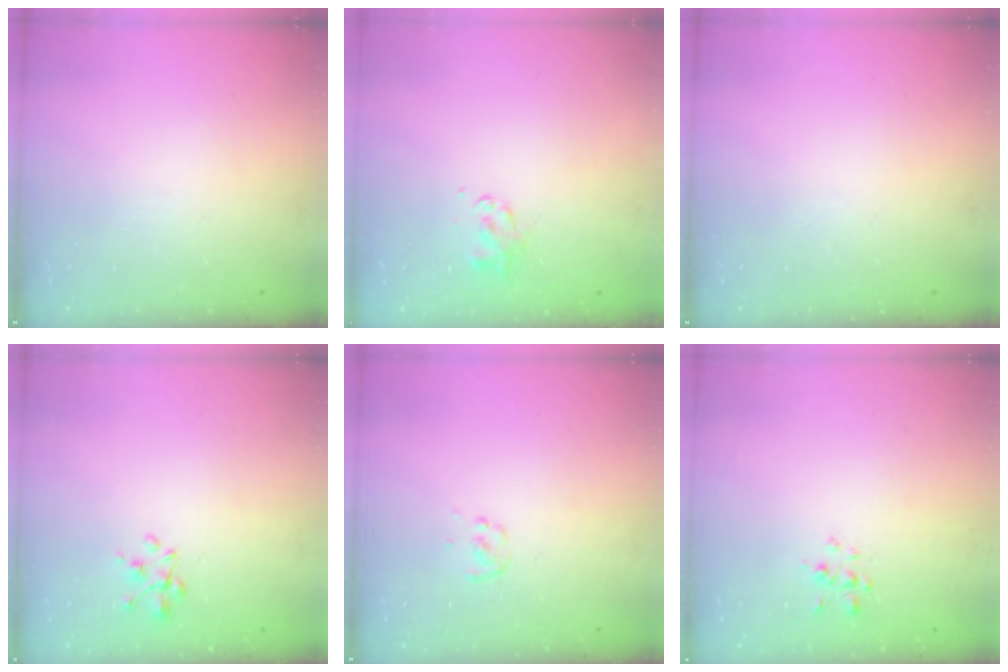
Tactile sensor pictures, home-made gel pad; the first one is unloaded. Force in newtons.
{"total": 2.8, "press": 2.7, "slide": 0.4}
{"total": 0.0}
{"total": 2.4, "press": 2.3, "slide": 0.8}
{"total": 1.1, "press": 1.1, "slide": 0.2}
{"total": 1.9, "press": 1.7, "slide": 0.7}